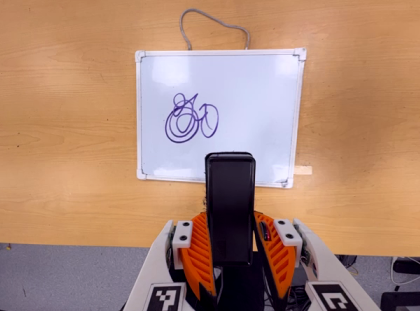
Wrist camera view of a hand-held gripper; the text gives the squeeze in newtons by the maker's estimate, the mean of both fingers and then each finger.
{"total": 4.0, "left": 2.7, "right": 5.3}